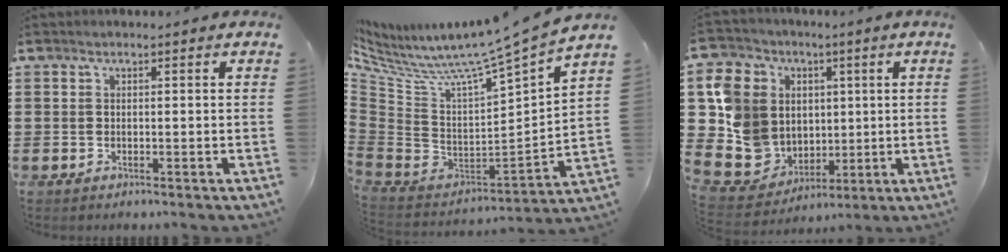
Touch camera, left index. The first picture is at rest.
{"total": 6.7, "force": [5.6, -0.2, 3.7], "torque": [-0.091, -0.064, 0.080]}
{"total": 11.1, "force": [1.8, 10.7, 2.3], "torque": [-0.107, -0.006, 0.043]}